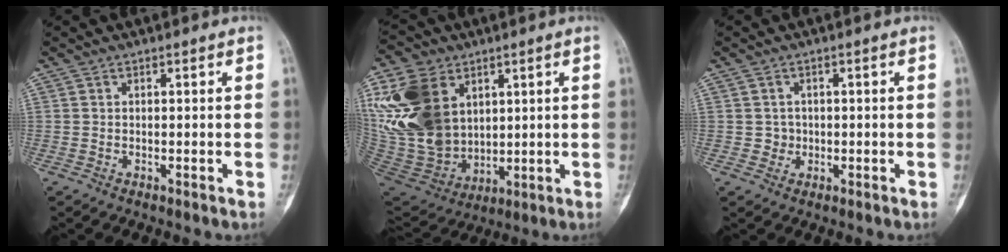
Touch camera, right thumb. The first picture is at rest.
{"total": 25.0, "force": [7.4, 17.7, 16.0], "torque": [-0.338, -0.018, 0.158]}
{"total": 2.0, "force": [-0.2, 1.9, 0.3], "torque": [0.009, 0.007, -0.005]}